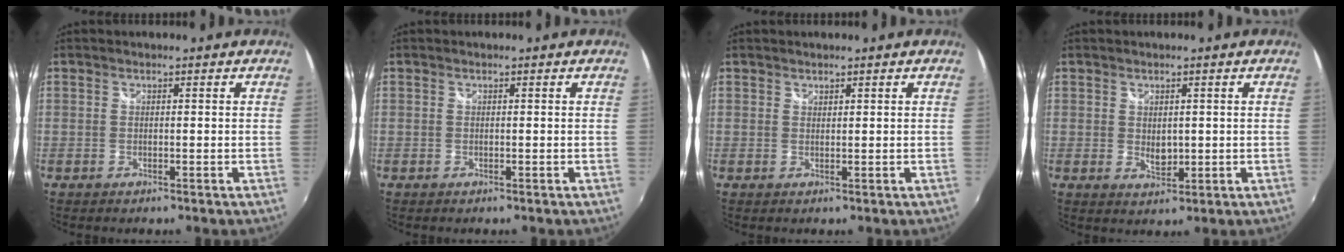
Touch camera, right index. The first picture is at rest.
{"total": 0.0}
{"total": 0.6, "force": [0.6, 0.2, 0.0], "torque": [0.001, 0.000, 0.011]}
{"total": 2.8, "force": [0.4, 2.0, 1.9], "torque": [-0.027, -0.004, 0.008]}